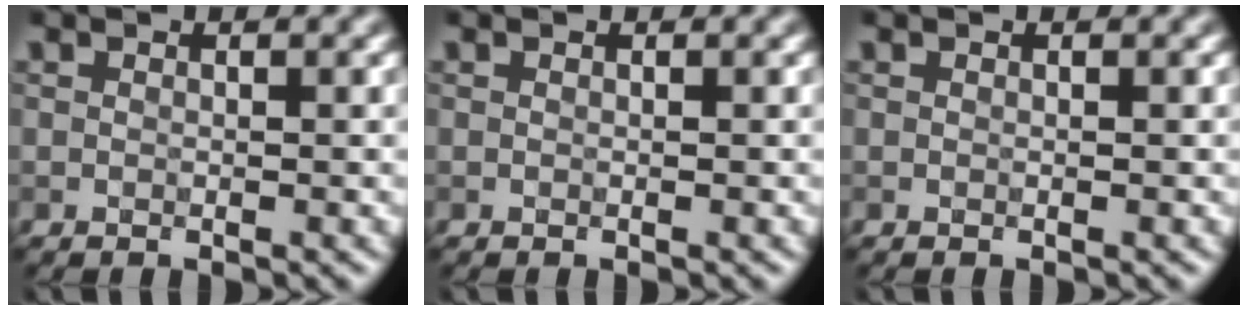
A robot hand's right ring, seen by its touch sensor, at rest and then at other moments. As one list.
[{"total": 0.0}, {"total": 0.0}]